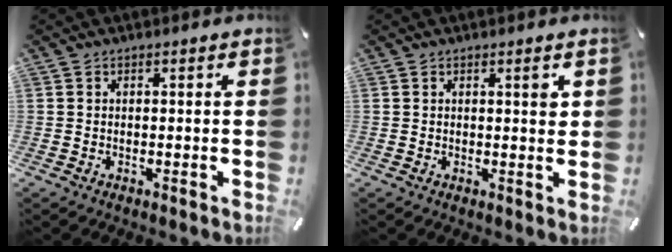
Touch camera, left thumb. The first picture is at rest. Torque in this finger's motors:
{"motor_torque": [0.49, 0.68, 0.45, -0.25, 0.03]}